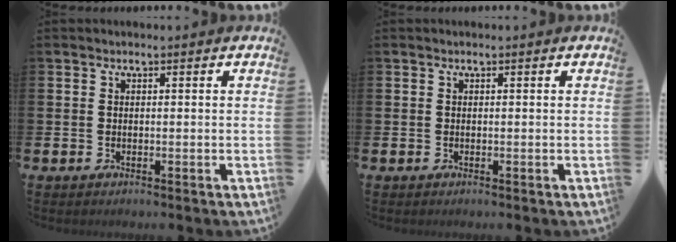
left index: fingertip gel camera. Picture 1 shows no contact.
{"total": 0.0}